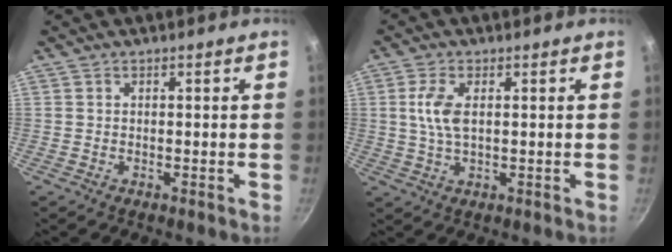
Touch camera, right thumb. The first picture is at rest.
{"total": 5.5, "force": [1.0, 2.5, 4.8], "torque": [-0.104, 0.003, 0.018]}